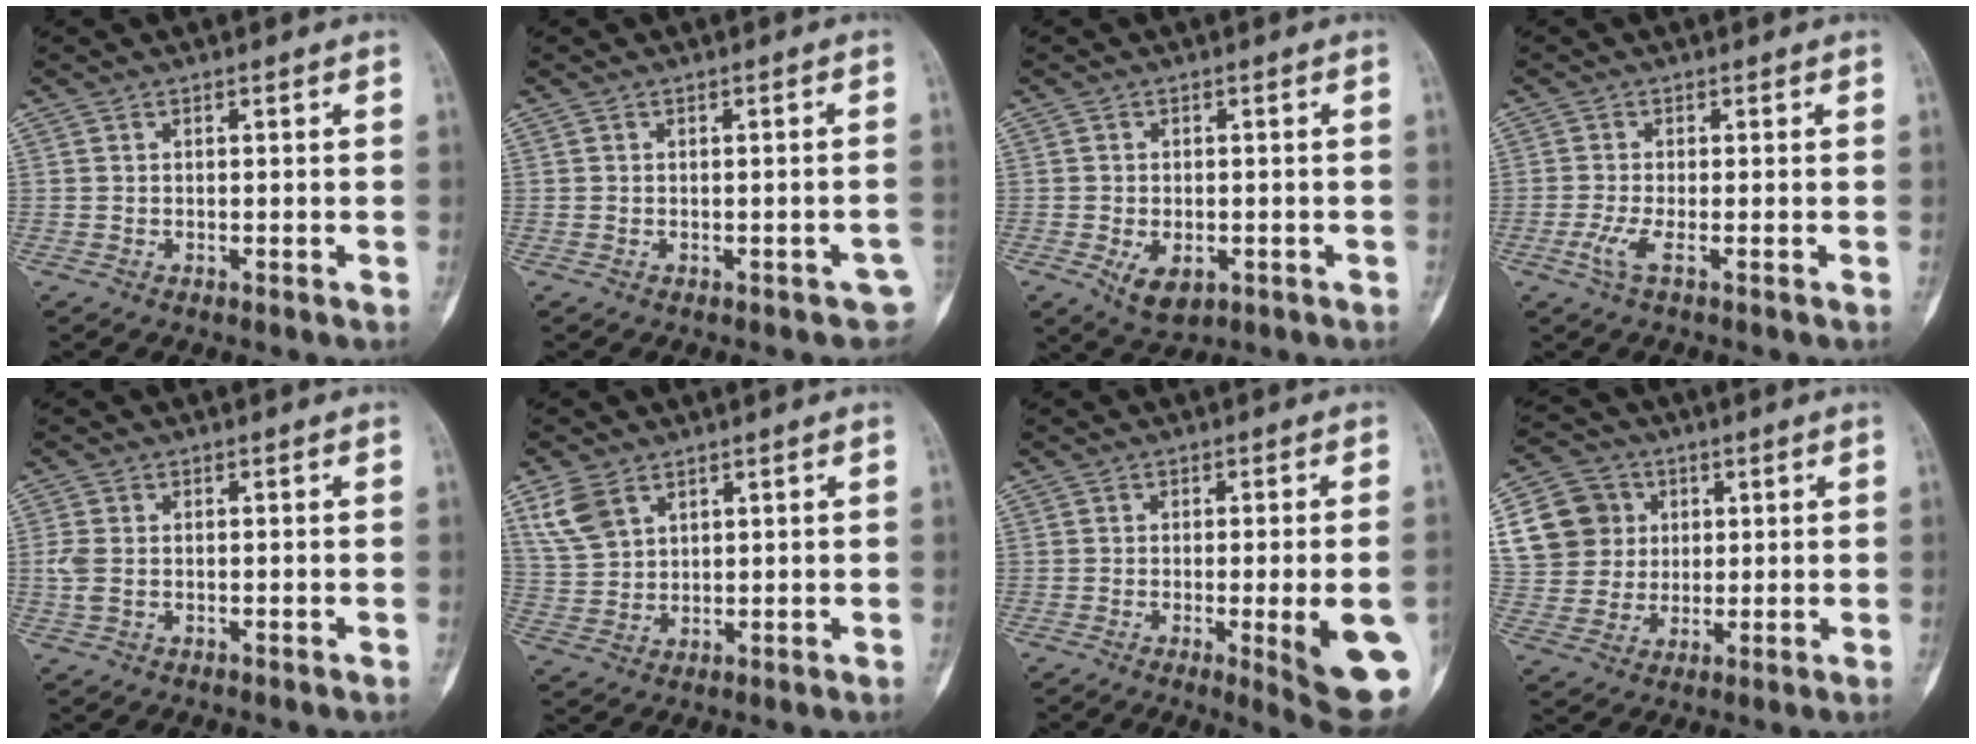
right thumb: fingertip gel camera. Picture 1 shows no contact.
{"total": 2.9, "force": [-1.2, 1.7, 2.1], "torque": [-0.009, 0.015, -0.010]}
{"total": 5.5, "force": [-1.8, 3.5, 3.9], "torque": [-0.055, -0.001, -0.016]}
{"total": 2.7, "force": [-1.1, 0.3, 2.5], "torque": [-0.070, -0.008, -0.028]}
{"total": 2.5, "force": [-0.4, 1.2, 2.1], "torque": [-0.065, 0.002, -0.010]}
{"total": 6.7, "force": [3.9, 4.2, 3.5], "torque": [-0.063, -0.010, 0.089]}
{"total": 13.0, "force": [-3.3, 2.4, 12.3], "torque": [-0.130, -0.008, -0.032]}
{"total": 13.3, "force": [3.7, 12.0, 4.5], "torque": [-0.065, 0.011, 0.070]}